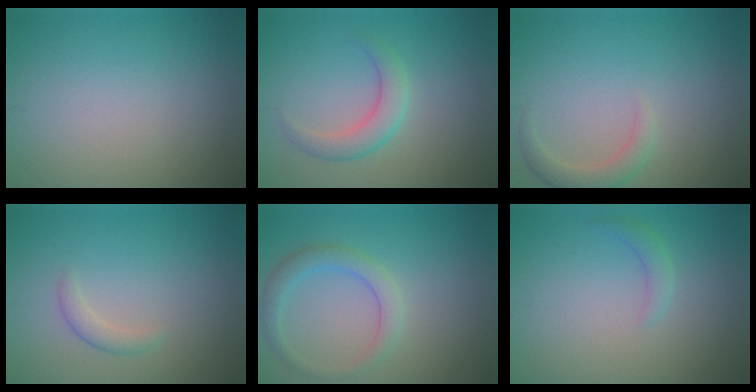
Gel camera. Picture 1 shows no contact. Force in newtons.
{"total": 2.7, "press": 2.7, "slide": 0.1}
{"total": 2.1, "press": 2.1, "slide": 0.2}
{"total": 1.3, "press": 1.3, "slide": 0.0}
{"total": 2.6, "press": 2.6, "slide": 0.2}
{"total": 1.4, "press": 1.4, "slide": 0.1}